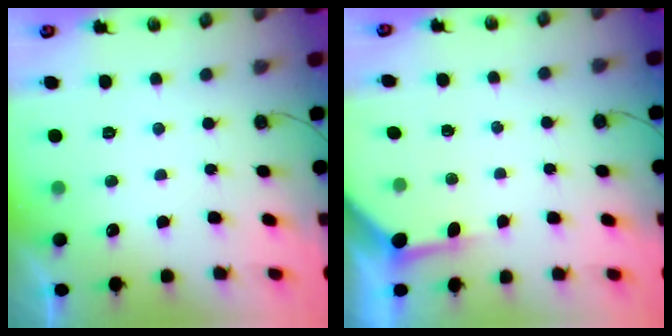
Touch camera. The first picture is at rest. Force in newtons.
{"total": 3.9, "press": 3.9, "slide": 0.5}